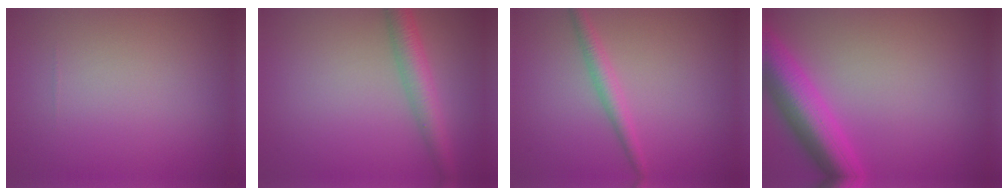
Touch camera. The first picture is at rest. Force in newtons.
{"total": 3.6, "press": 3.6, "slide": 0.1}
{"total": 2.2, "press": 2.1, "slide": 0.0}
{"total": 6.6, "press": 6.6, "slide": 0.3}